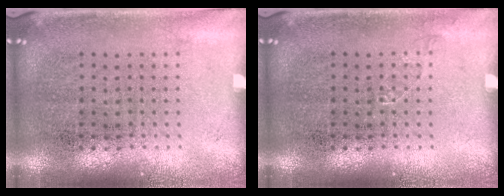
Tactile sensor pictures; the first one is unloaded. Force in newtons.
{"total": 0.6, "press": 0.6, "slide": 0.1}